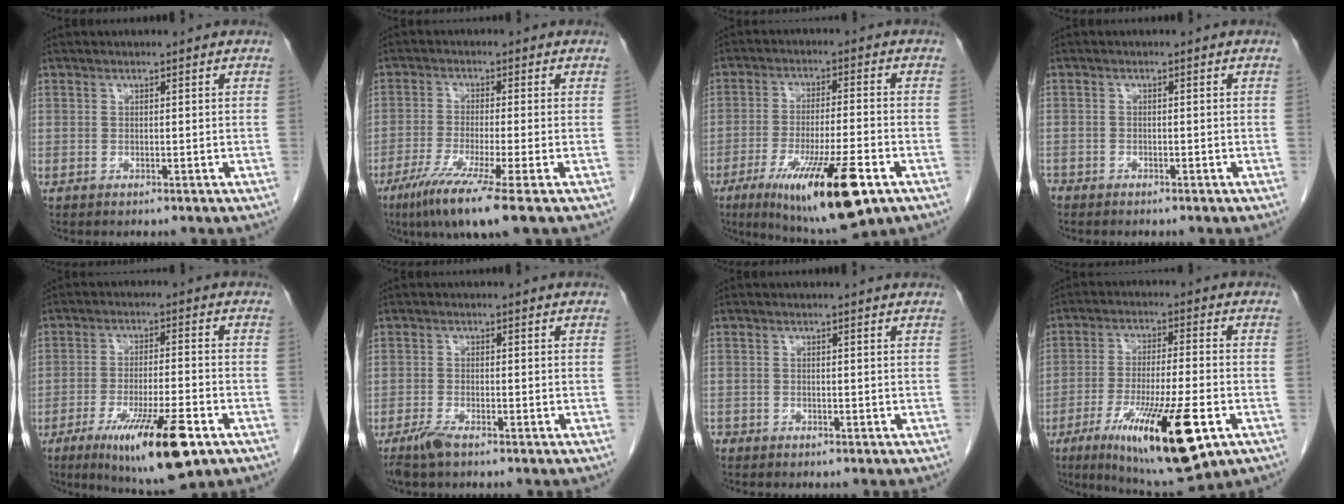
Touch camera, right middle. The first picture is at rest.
{"total": 9.5, "force": [-5.9, -1.0, 7.4], "torque": [-0.131, -0.031, -0.104]}
{"total": 15.8, "force": [-8.0, 2.1, 13.4], "torque": [-0.219, -0.033, -0.123]}
{"total": 2.1, "force": [-1.8, 1.0, 0.4], "torque": [-0.008, 0.000, -0.030]}
{"total": 13.8, "force": [-7.3, 1.8, 11.5], "torque": [-0.184, -0.027, -0.112]}
{"total": 2.8, "force": [-2.2, 0.4, 1.7], "torque": [-0.042, -0.005, -0.043]}
{"total": 1.3, "force": [-0.7, 0.9, 0.7], "torque": [-0.001, 0.006, -0.010]}
{"total": 17.5, "force": [-7.8, 2.7, 15.5], "torque": [-0.257, -0.033, -0.117]}